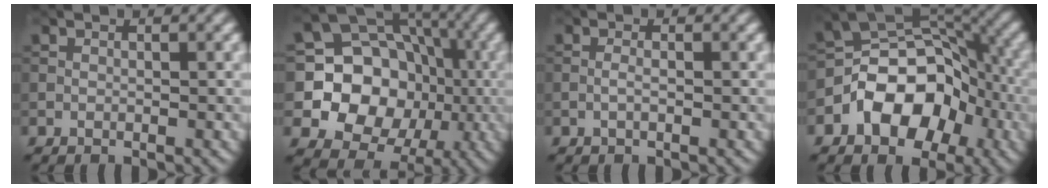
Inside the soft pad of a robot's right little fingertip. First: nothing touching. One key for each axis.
{"total": 12.0, "fx": -1.4, "fy": 10.4, "fz": 5.8, "tx": -0.073, "ty": 0.000, "tz": -0.058}
{"total": 0.9, "fx": -0.6, "fy": 0.1, "fz": 0.7, "tx": -0.021, "ty": -0.001, "tz": -0.015}
{"total": 8.9, "fx": -3.7, "fy": 5.9, "fz": 5.5, "tx": -0.082, "ty": 0.007, "tz": -0.076}